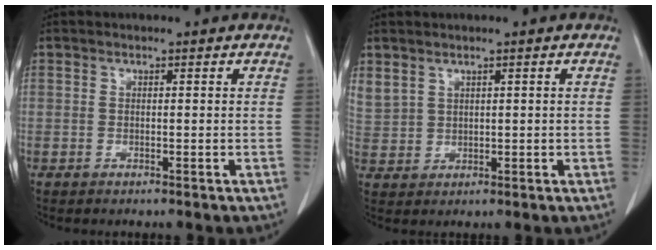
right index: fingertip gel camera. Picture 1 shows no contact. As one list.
[{"total": 6.0, "force": [2.9, 4.5, 2.7], "torque": [-0.084, 0.016, 0.076]}]